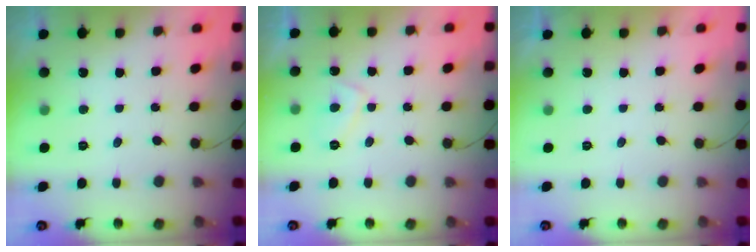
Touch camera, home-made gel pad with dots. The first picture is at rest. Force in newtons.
{"total": 3.6, "press": 3.5, "slide": 1.0}
{"total": 2.3, "press": 2.3, "slide": 0.4}